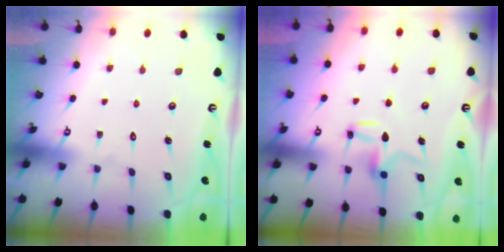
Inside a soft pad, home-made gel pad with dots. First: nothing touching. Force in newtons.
{"total": 8.0, "press": 8.0, "slide": 0.5}